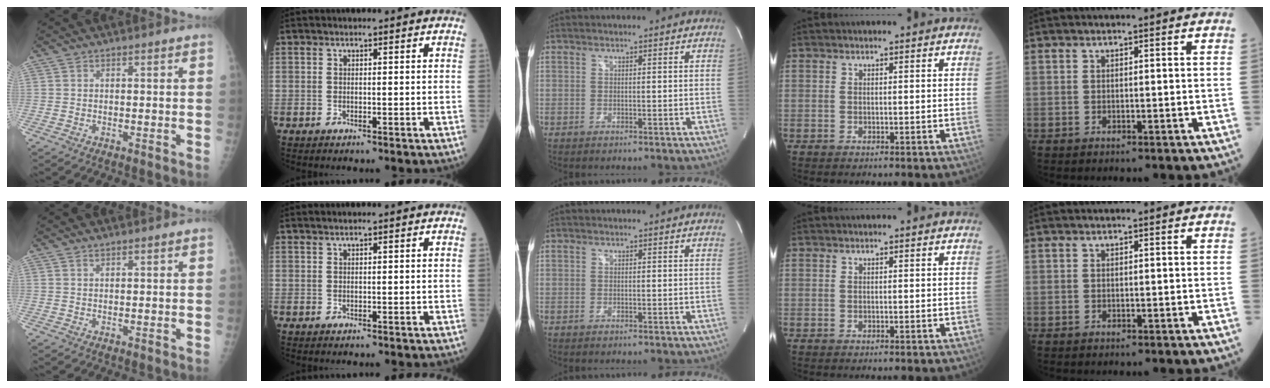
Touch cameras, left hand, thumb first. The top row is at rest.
{"thumb": {"total": 0.8, "force": [0.7, 0.3, 0.3], "torque": [-0.002, -0.004, 0.012]}, "index": {"total": 0.8, "force": [0.7, -0.1, 0.4], "torque": [-0.011, 0.007, 0.016]}}